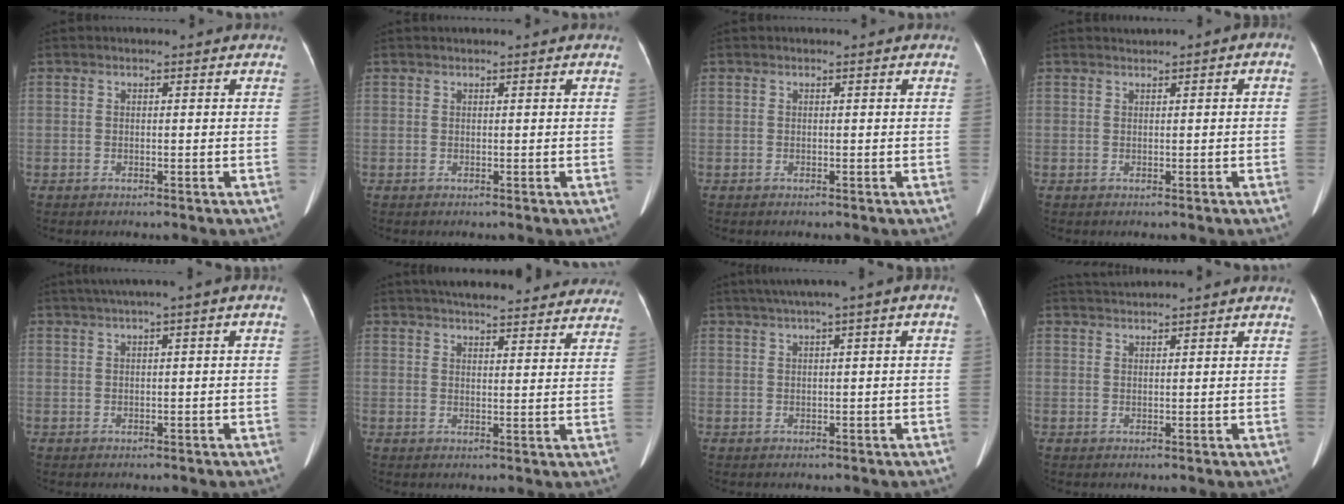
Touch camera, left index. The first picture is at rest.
{"total": 0.6, "force": [0.5, -0.1, 0.3], "torque": [-0.005, 0.009, 0.014]}
{"total": 0.0}
{"total": 1.2, "force": [0.4, 0.4, 1.0], "torque": [-0.015, 0.015, 0.008]}
{"total": 4.0, "force": [1.3, 0.2, 3.8], "torque": [-0.060, 0.025, 0.021]}
{"total": 20.1, "force": [17.8, 4.5, 8.2], "torque": [-0.112, 0.030, 0.216]}
{"total": 5.4, "force": [2.1, 0.3, 4.9], "torque": [-0.079, 0.030, 0.034]}
{"total": 2.1, "force": [1.9, -0.8, 0.1], "torque": [-0.006, 0.010, 0.047]}